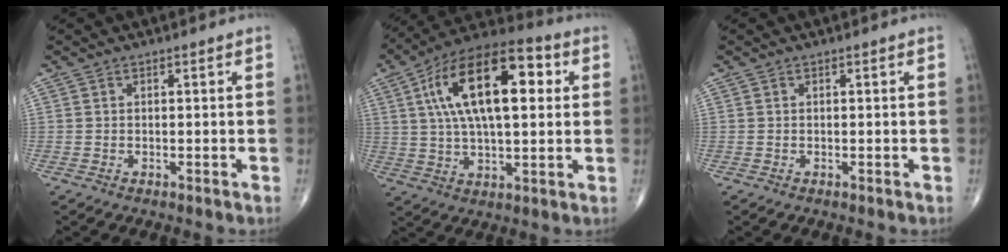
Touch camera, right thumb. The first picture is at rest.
{"total": 21.0, "force": [5.1, 9.3, 18.1], "torque": [-0.298, 0.019, 0.074]}
{"total": 0.0}